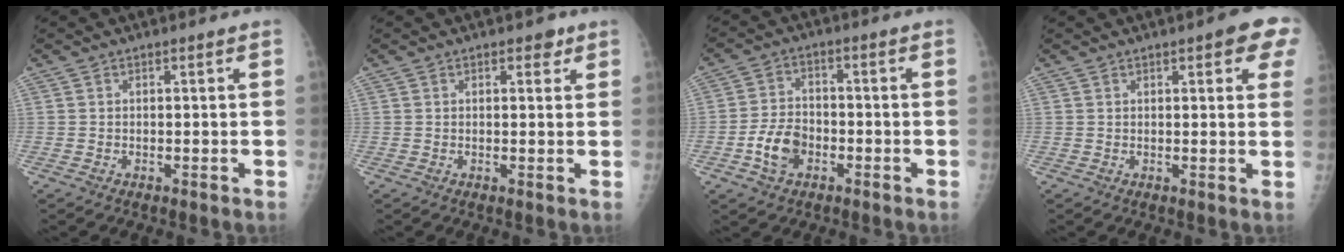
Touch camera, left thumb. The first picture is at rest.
{"total": 2.1, "force": [1.2, 1.3, 1.2], "torque": [0.000, -0.003, 0.012]}
{"total": 7.2, "force": [-3.0, 4.9, 4.2], "torque": [-0.068, 0.021, -0.058]}
{"total": 6.9, "force": [3.1, 2.1, 5.8], "torque": [-0.044, -0.004, 0.029]}